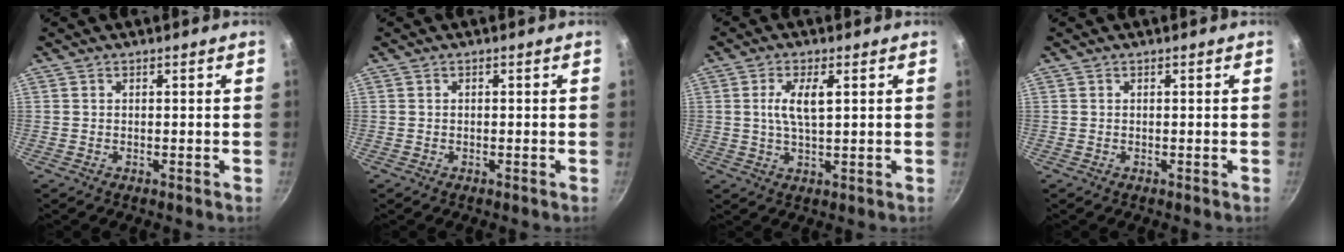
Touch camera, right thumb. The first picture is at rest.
{"total": 0.0}
{"total": 5.5, "force": [1.3, 1.9, 5.0], "torque": [-0.104, -0.004, 0.025]}
{"total": 0.0}